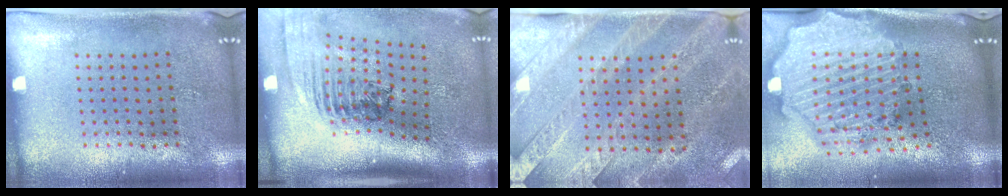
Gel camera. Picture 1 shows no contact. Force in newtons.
{"total": 2.6, "press": 1.7, "slide": 1.9}
{"total": 2.7, "press": 2.4, "slide": 1.2}
{"total": 4.0, "press": 3.3, "slide": 2.3}